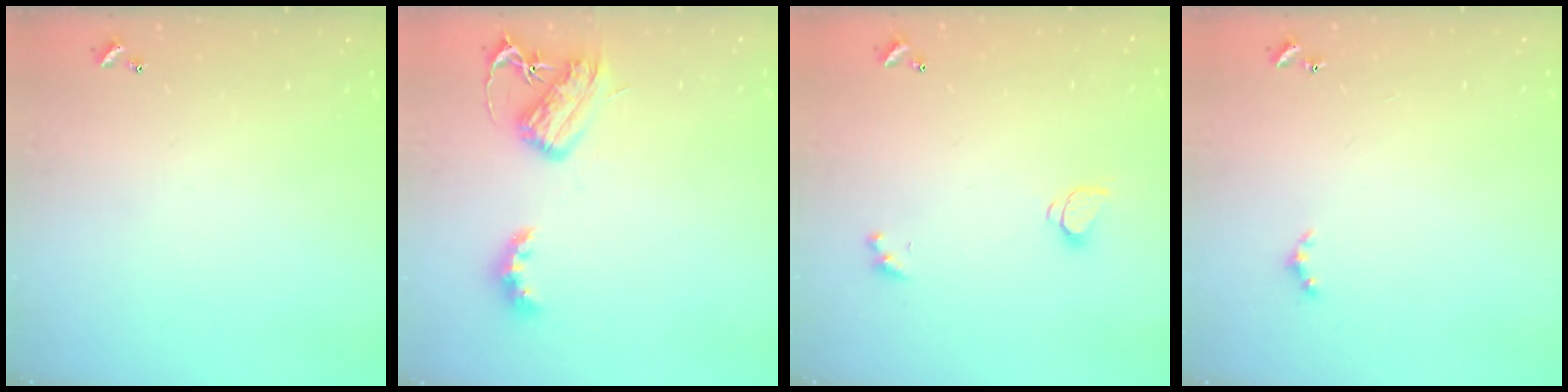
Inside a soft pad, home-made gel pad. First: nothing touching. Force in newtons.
{"total": 6.7, "press": 6.7, "slide": 0.8}
{"total": 1.6, "press": 1.5, "slide": 0.5}
{"total": 0.7, "press": 0.6, "slide": 0.4}